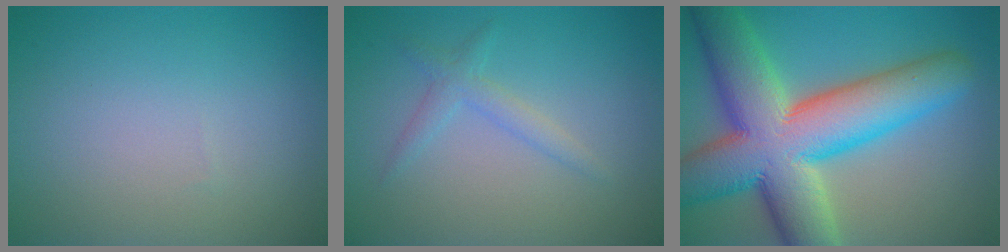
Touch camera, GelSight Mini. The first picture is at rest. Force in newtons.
{"total": 1.7, "press": 1.7, "slide": 0.1}
{"total": 14.7, "press": 14.7, "slide": 0.4}